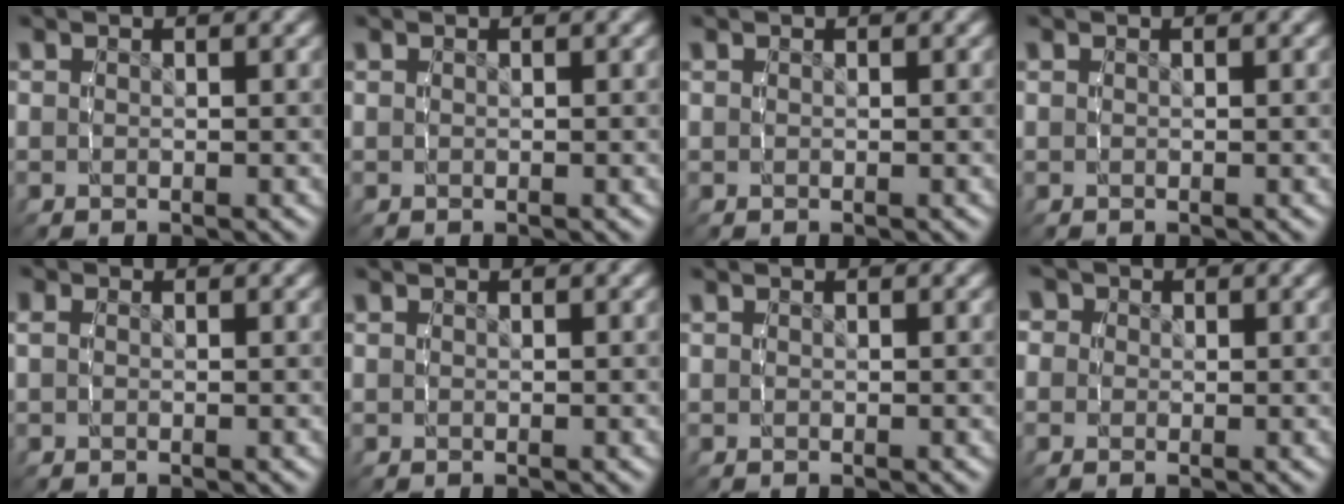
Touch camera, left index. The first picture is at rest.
{"total": 0.0}
{"total": 0.0}
{"total": 0.0}
{"total": 0.7, "force": [0.2, 0.3, 0.6], "torque": [-0.016, -0.001, 0.005]}
{"total": 0.0}
{"total": 0.0}
{"total": 3.1, "force": [1.0, 2.8, 0.9], "torque": [-0.027, 0.015, -0.003]}